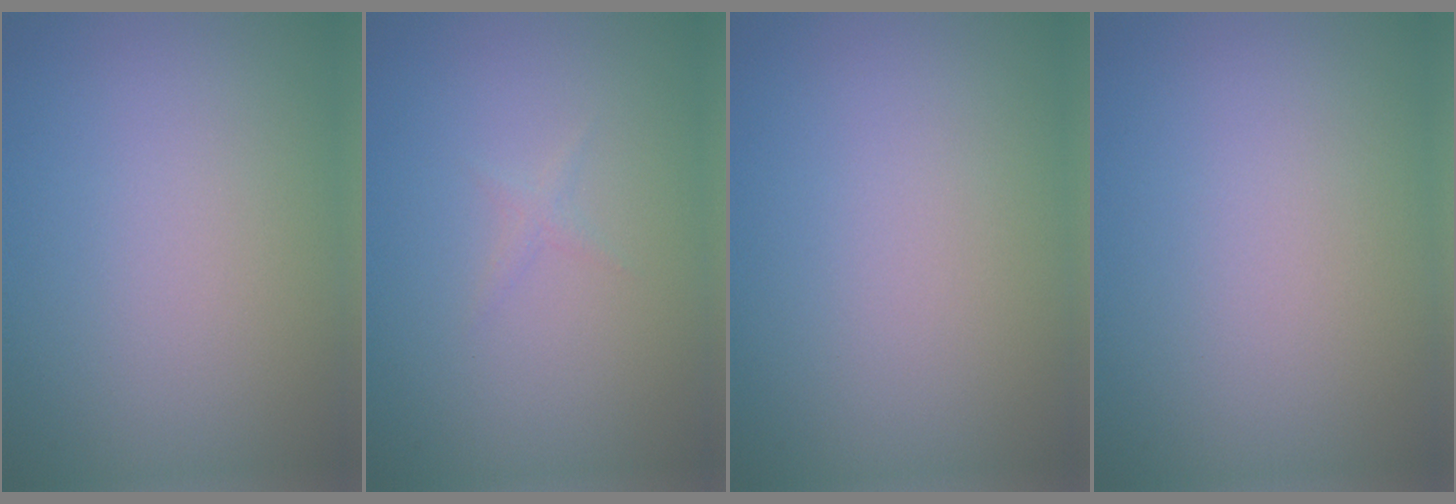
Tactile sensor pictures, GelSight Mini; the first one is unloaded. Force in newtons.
{"total": 0.6, "press": 0.6, "slide": 0.0}
{"total": 0.0}
{"total": 0.0}